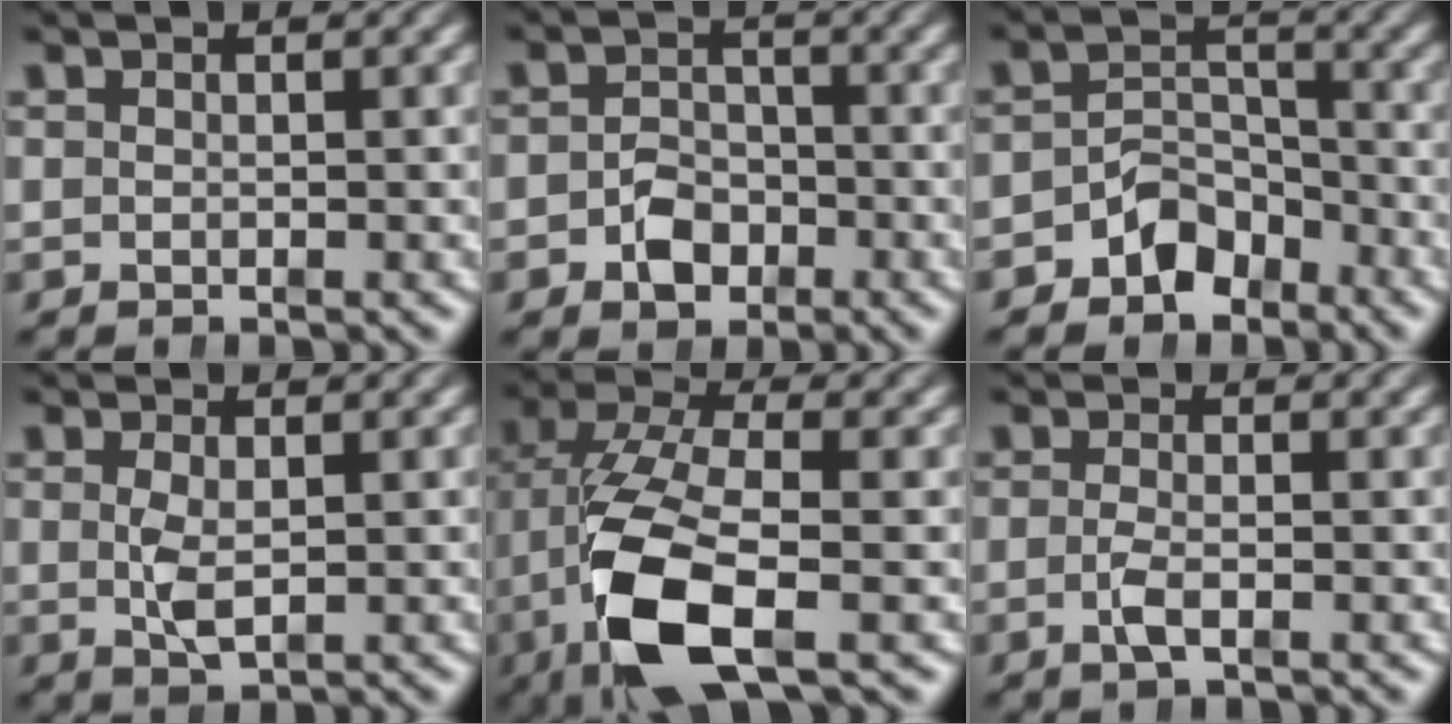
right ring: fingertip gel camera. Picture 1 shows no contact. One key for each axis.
{"total": 3.2, "fx": -1.7, "fy": 2.3, "fz": 1.4, "tx": -0.013, "ty": -0.012, "tz": -0.028}
{"total": 4.5, "fx": -3.0, "fy": 2.9, "fz": 1.7, "tx": -0.020, "ty": -0.011, "tz": -0.050}
{"total": 2.2, "fx": -0.2, "fy": 0.7, "fz": 2.0, "tx": -0.042, "ty": -0.018, "tz": 0.009}
{"total": 10.1, "fx": -1.7, "fy": 4.9, "fz": 8.6, "tx": -0.195, "ty": -0.031, "tz": -0.011}
{"total": 1.9, "fx": -1.1, "fy": 0.1, "fz": 1.5, "tx": -0.037, "ty": -0.014, "tz": -0.016}